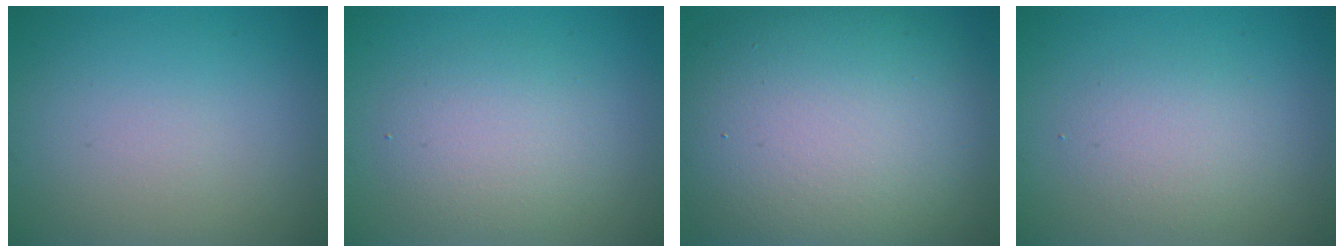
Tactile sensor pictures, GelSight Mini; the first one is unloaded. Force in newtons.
{"total": 3.3, "press": 3.3, "slide": 0.3}
{"total": 15.1, "press": 15.1, "slide": 1.0}
{"total": 2.4, "press": 2.4, "slide": 0.3}